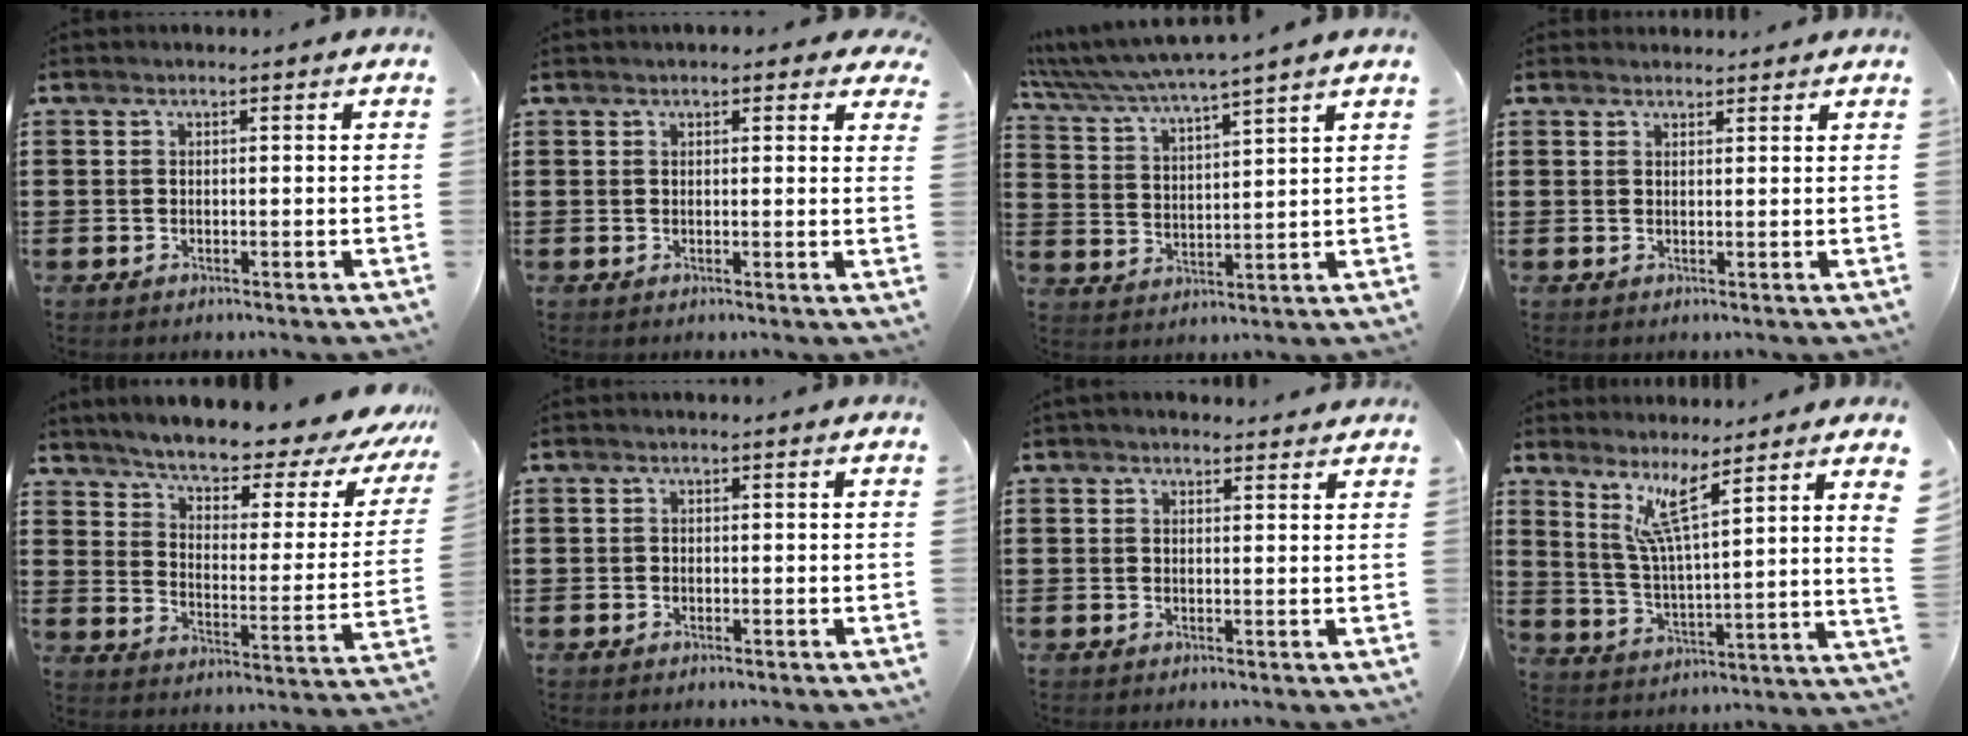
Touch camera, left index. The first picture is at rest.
{"total": 1.4, "force": [1.1, 0.7, 0.5], "torque": [-0.007, 0.003, 0.018]}
{"total": 4.3, "force": [4.0, -0.8, 1.6], "torque": [-0.050, -0.030, 0.062]}
{"total": 1.4, "force": [1.4, 0.3, 0.0], "torque": [-0.003, 0.002, 0.027]}
{"total": 5.2, "force": [4.6, 0.6, 2.4], "torque": [-0.063, -0.043, 0.070]}
{"total": 0.7, "force": [-0.4, 0.6, 0.2], "torque": [-0.005, 0.001, -0.008]}
{"total": 1.5, "force": [1.4, 0.4, 0.3], "torque": [-0.009, 0.005, 0.028]}
{"total": 8.0, "force": [6.1, -0.5, 5.1], "torque": [-0.115, -0.036, 0.101]}